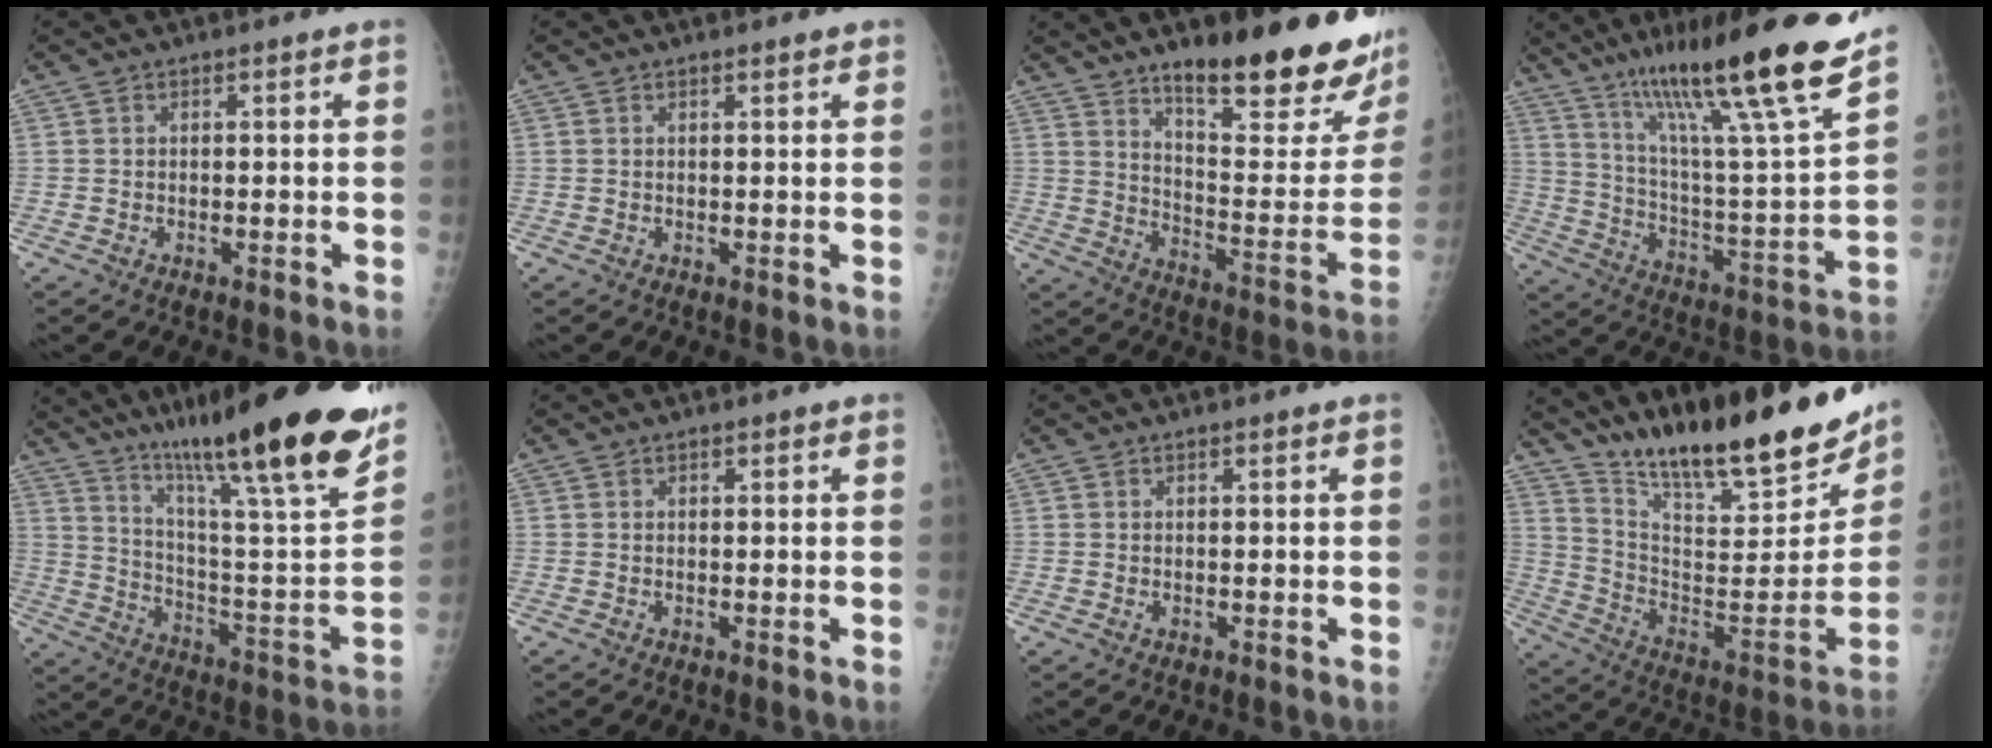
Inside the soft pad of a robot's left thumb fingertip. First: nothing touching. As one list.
[{"total": 1.2, "force": [0.9, 0.3, 0.7], "torque": [-0.007, -0.002, 0.012]}, {"total": 25.9, "force": [17.4, 6.8, 18.0], "torque": [-0.212, -0.104, 0.257]}, {"total": 25.7, "force": [18.5, 1.8, 17.8], "torque": [-0.266, -0.078, 0.307]}, {"total": 32.8, "force": [21.6, 5.0, 24.2], "torque": [-0.325, -0.075, 0.331]}, {"total": 0.6, "force": [0.4, 0.3, 0.4], "torque": [-0.002, 0.000, 0.003]}, {"total": 0.0}, {"total": 27.1, "force": [21.3, 5.9, 15.6], "torque": [-0.215, -0.107, 0.334]}]